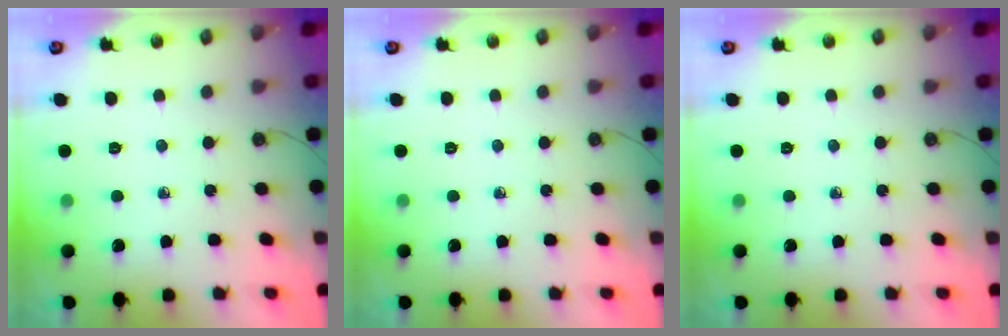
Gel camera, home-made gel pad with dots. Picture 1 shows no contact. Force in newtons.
{"total": 0.0}
{"total": 0.0}